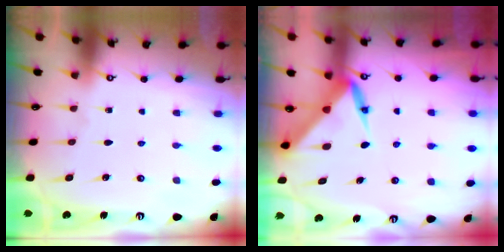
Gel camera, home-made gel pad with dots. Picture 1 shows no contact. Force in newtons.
{"total": 5.9, "press": 5.9, "slide": 0.4}